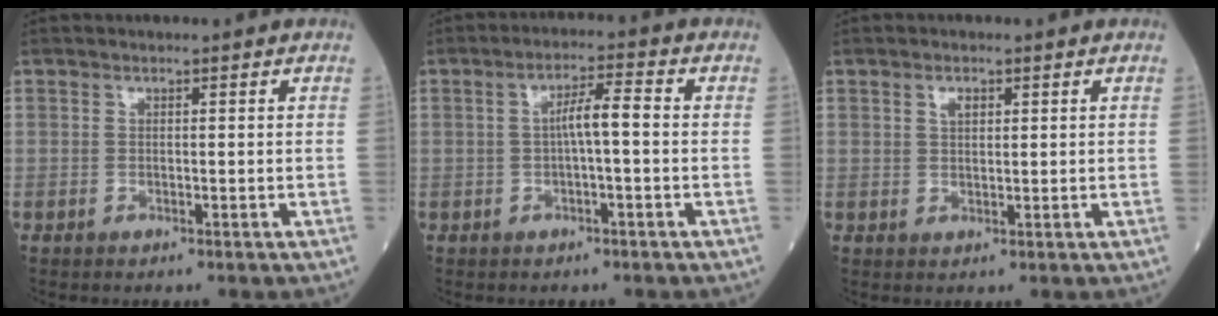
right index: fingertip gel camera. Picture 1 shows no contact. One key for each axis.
{"total": 4.3, "fx": -0.1, "fy": 0.3, "fz": 4.2, "tx": -0.076, "ty": 0.010, "tz": 0.000}
{"total": 1.8, "fx": 0.9, "fy": 0.8, "fz": 1.3, "tx": -0.027, "ty": -0.002, "tz": 0.017}